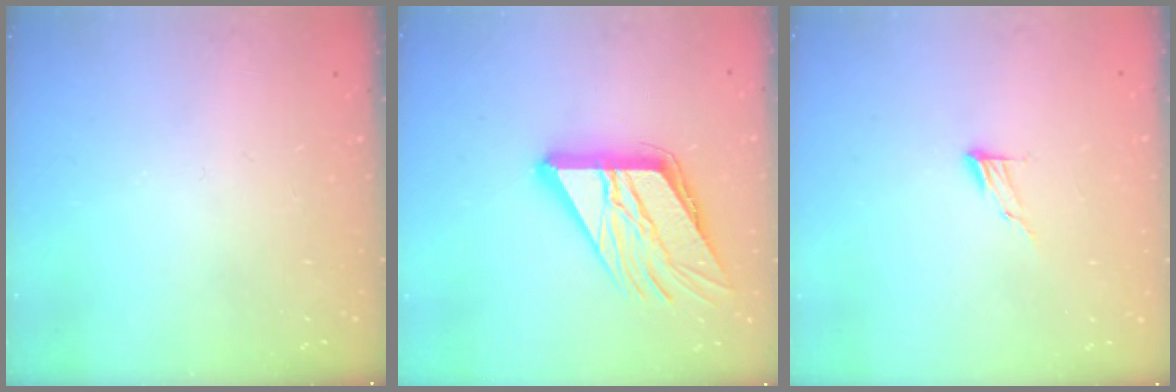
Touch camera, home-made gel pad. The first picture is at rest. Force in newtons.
{"total": 18.0, "press": 17.9, "slide": 2.5}
{"total": 6.1, "press": 6.1, "slide": 0.5}